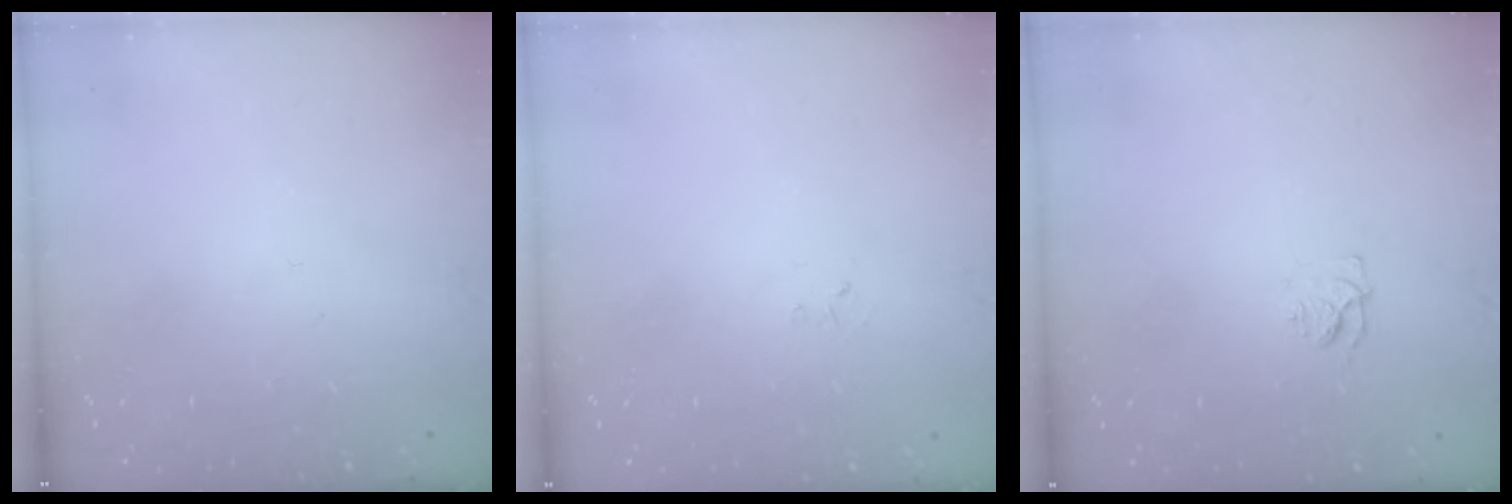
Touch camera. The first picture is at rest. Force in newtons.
{"total": 2.6, "press": 2.6, "slide": 0.4}
{"total": 6.2, "press": 6.1, "slide": 0.7}